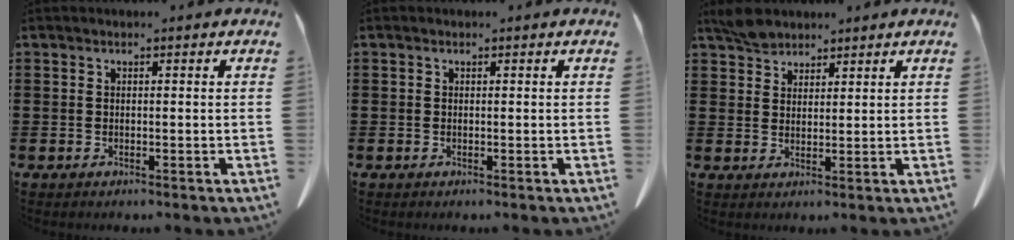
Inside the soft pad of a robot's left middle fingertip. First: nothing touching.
{"total": 0.0}
{"total": 3.3, "force": [2.9, 1.4, 0.8], "torque": [-0.024, 0.005, 0.057]}